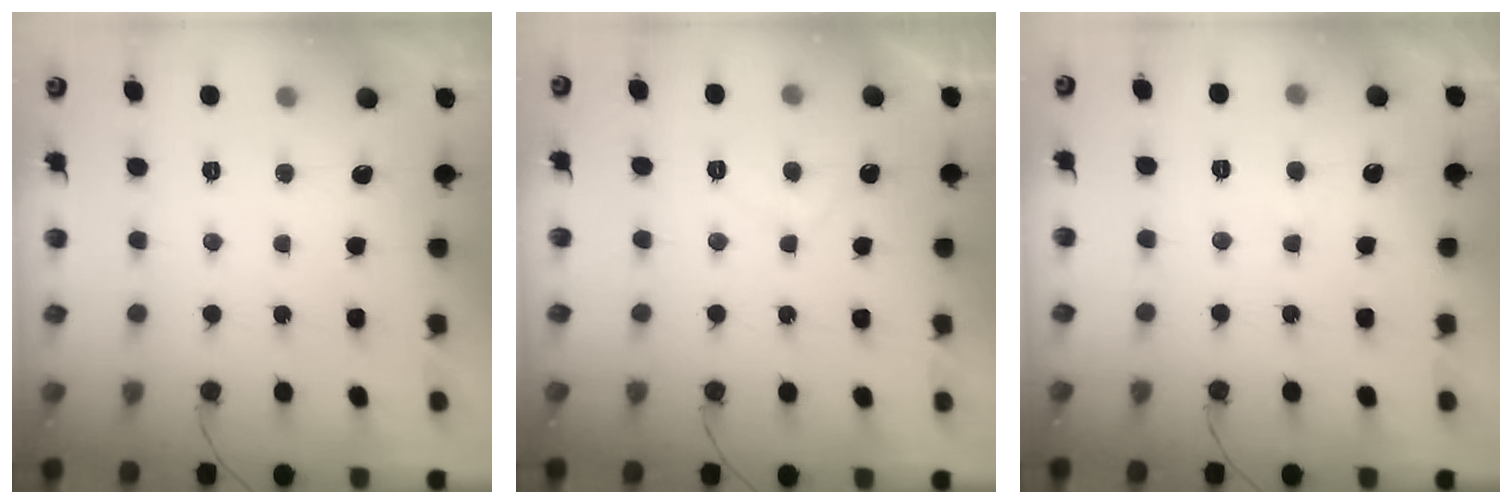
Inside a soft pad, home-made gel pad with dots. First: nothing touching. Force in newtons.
{"total": 2.5, "press": 2.4, "slide": 0.8}
{"total": 3.9, "press": 3.9, "slide": 0.4}